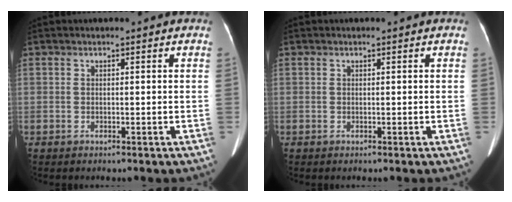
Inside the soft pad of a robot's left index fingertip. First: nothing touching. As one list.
[{"total": 0.0}]